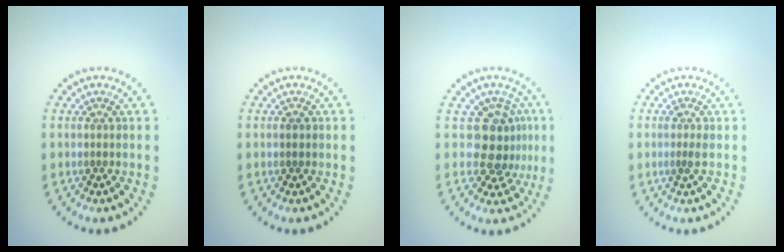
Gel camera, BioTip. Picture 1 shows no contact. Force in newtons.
{"total": 0.9, "press": 0.9, "slide": 0.2}
{"total": 3.9, "press": 3.1, "slide": 2.3}
{"total": 1.1, "press": 0.8, "slide": 0.7}